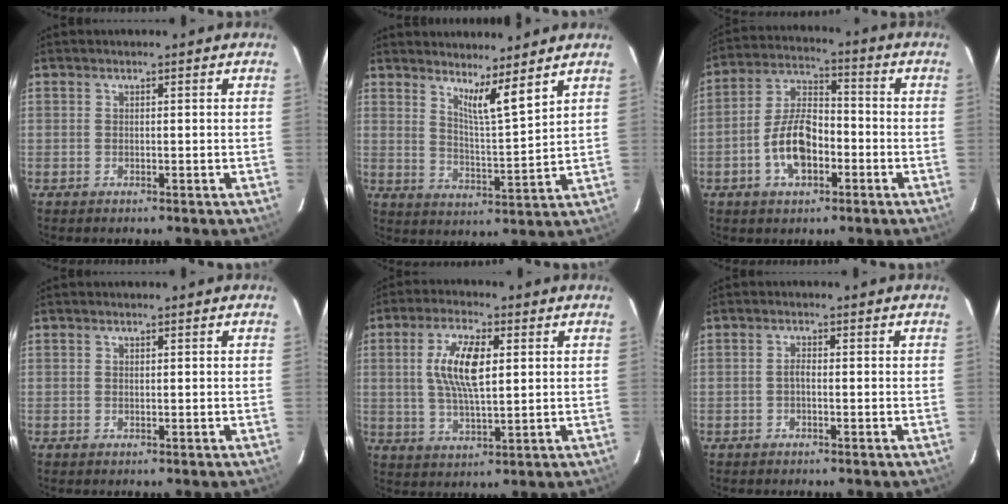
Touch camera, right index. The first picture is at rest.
{"total": 7.3, "force": [5.7, -0.2, 4.5], "torque": [-0.069, -0.017, 0.094]}
{"total": 9.5, "force": [-3.5, 5.2, 7.1], "torque": [-0.142, 0.018, -0.058]}
{"total": 0.0}
{"total": 9.7, "force": [2.0, 3.4, 8.9], "torque": [-0.172, 0.007, 0.040]}
{"total": 1.1, "force": [-0.4, 0.5, 1.0], "torque": [-0.019, 0.006, -0.009]}